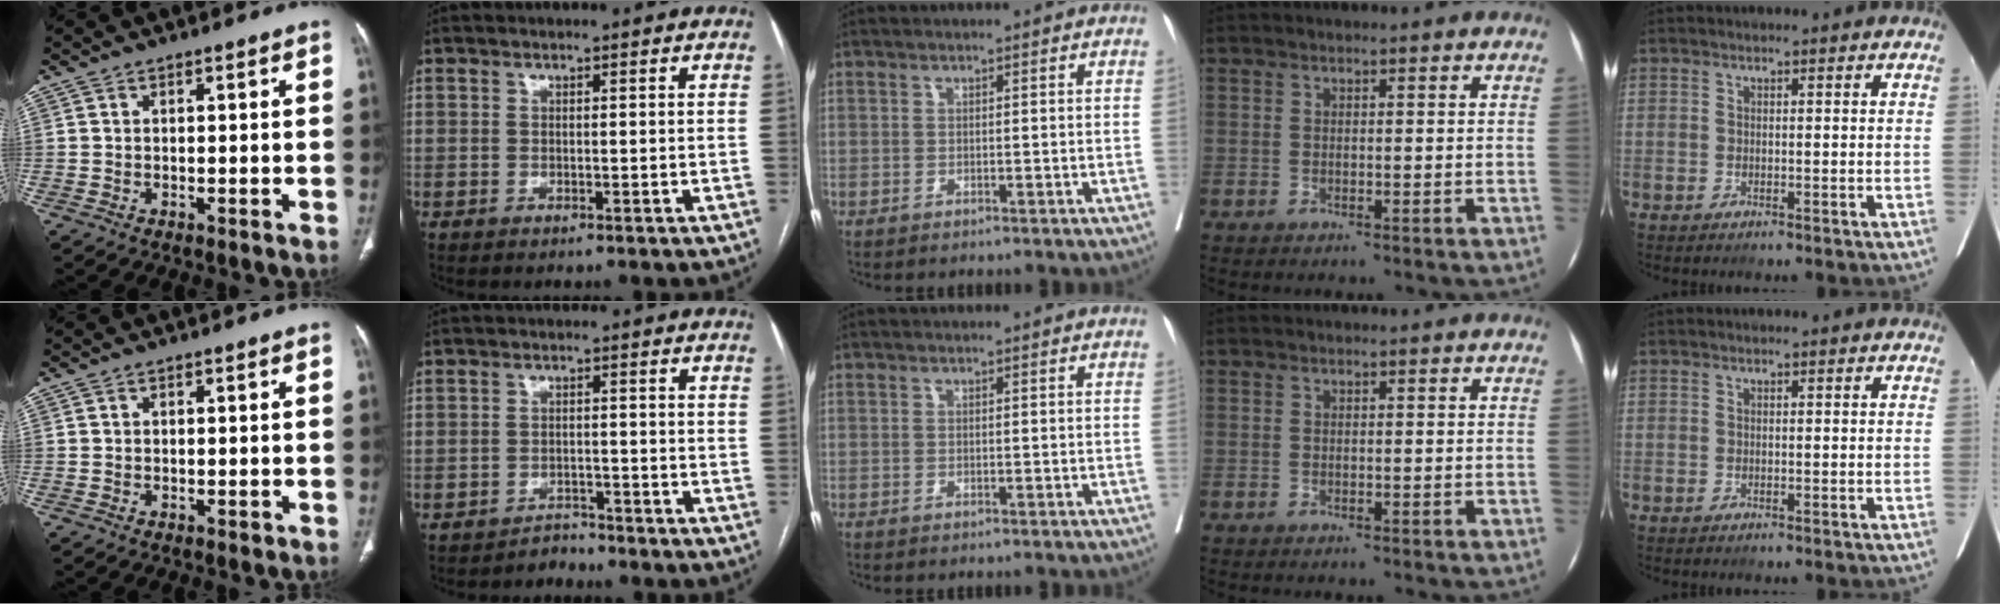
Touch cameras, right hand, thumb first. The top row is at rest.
{"thumb": {"total": 0.6, "force": [-0.2, 0.4, 0.4], "torque": [-0.004, 0.000, -0.004]}, "index": {"total": 2.2, "force": [-2.0, 0.7, -0.6], "torque": [0.014, -0.001, -0.031]}}